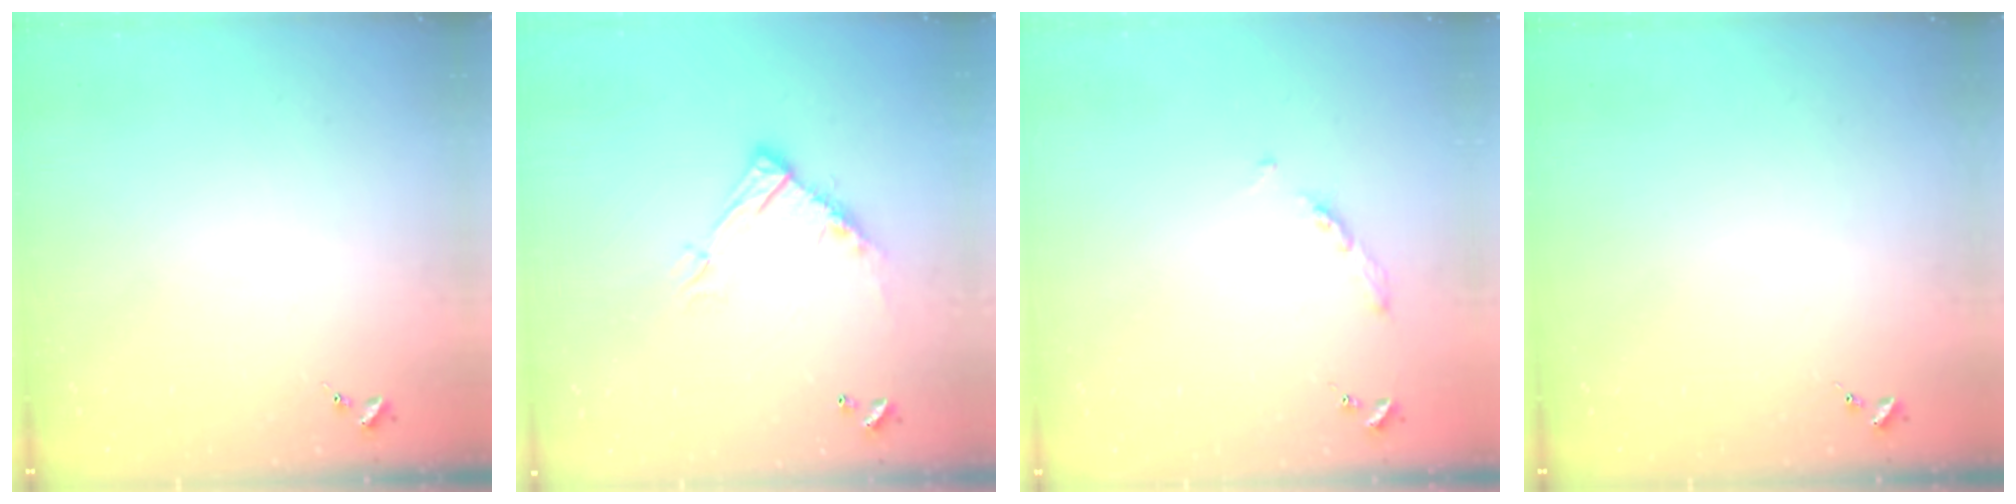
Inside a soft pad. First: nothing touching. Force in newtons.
{"total": 11.8, "press": 11.8, "slide": 0.5}
{"total": 3.7, "press": 3.6, "slide": 0.4}
{"total": 0.0}